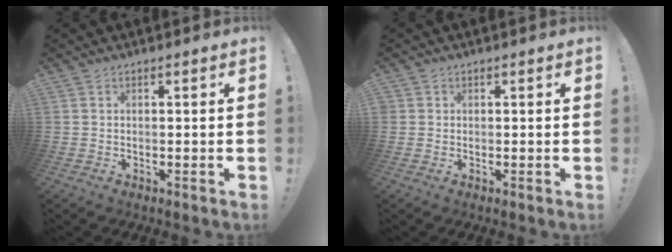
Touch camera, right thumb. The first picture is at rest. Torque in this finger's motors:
{"motor_torque": [-0.03, 0.14, -0.19, 0.09, -0.03]}